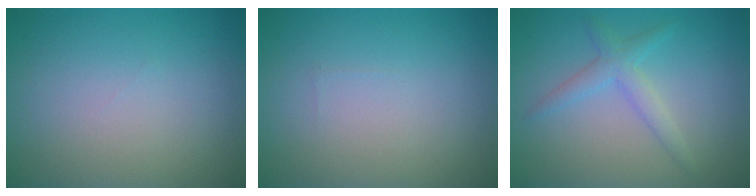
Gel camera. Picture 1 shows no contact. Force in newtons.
{"total": 0.0}
{"total": 2.2, "press": 2.2, "slide": 0.1}